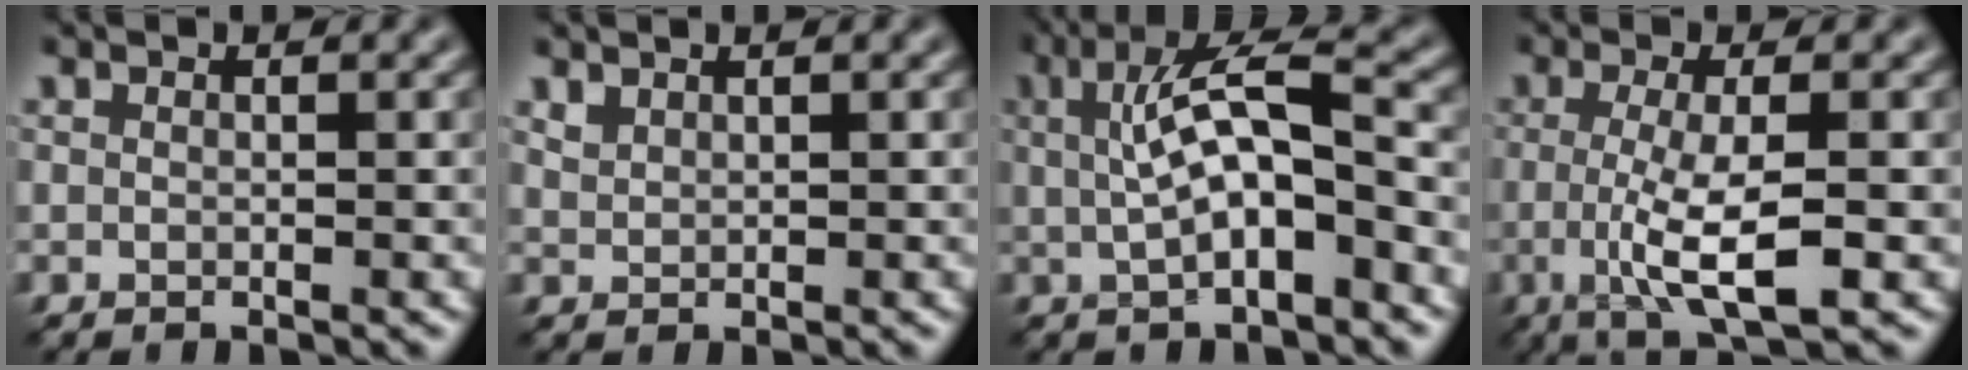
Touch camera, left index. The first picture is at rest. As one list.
[{"total": 0.9, "force": [0.9, 0.3, 0.2], "torque": [-0.009, 0.000, 0.024]}, {"total": 6.7, "force": [0.4, 1.9, 6.4], "torque": [-0.107, 0.012, 0.002]}, {"total": 5.7, "force": [-1.1, 1.3, 5.4], "torque": [-0.102, -0.011, -0.018]}]